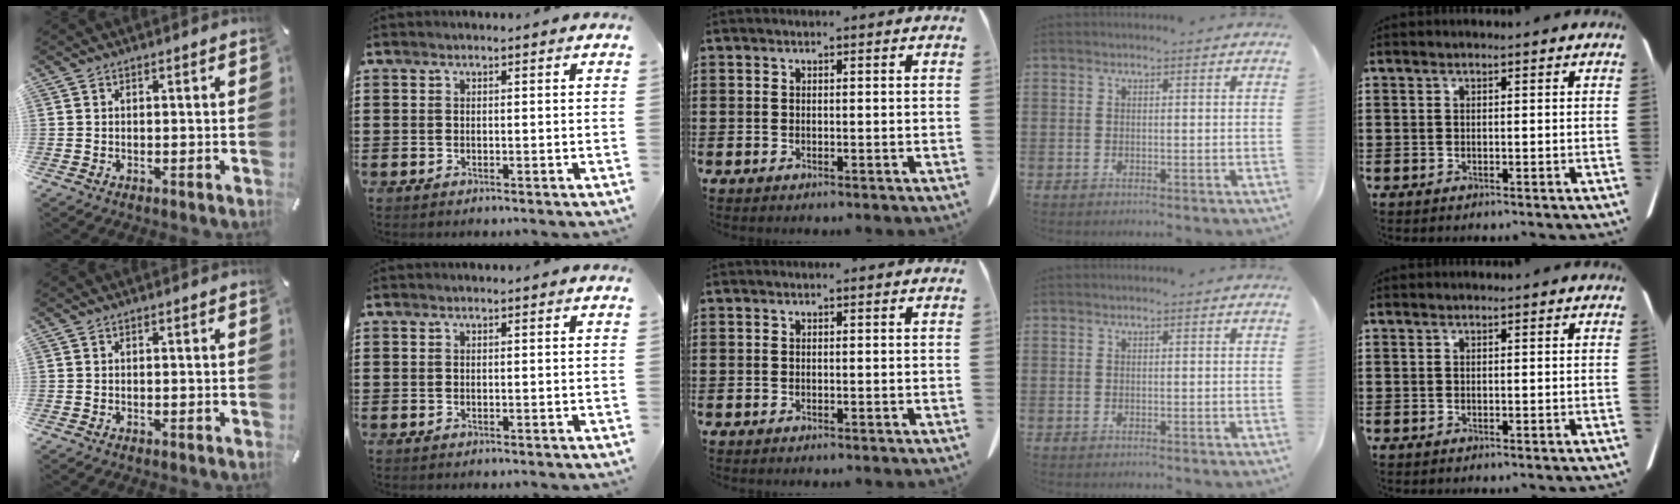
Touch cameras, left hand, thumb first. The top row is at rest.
{}